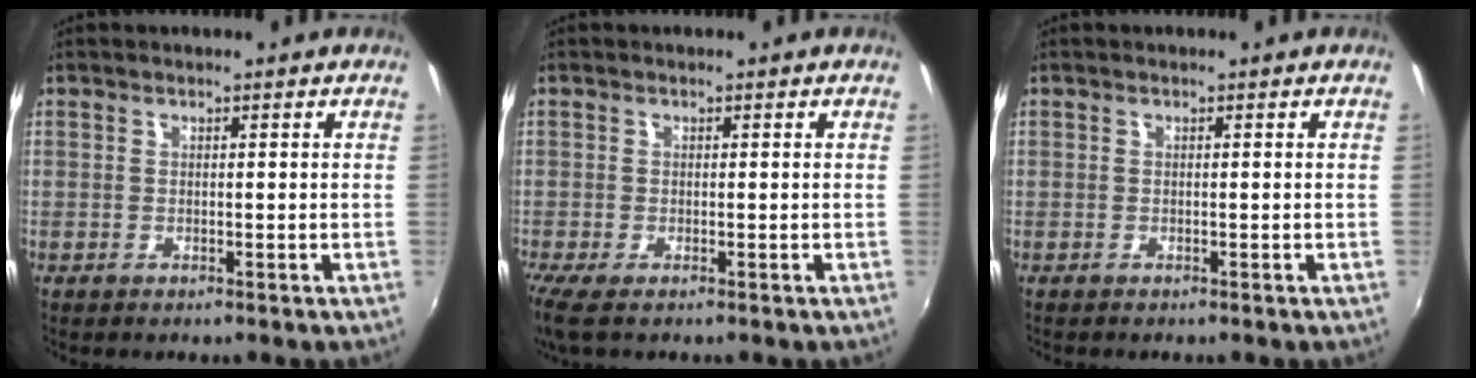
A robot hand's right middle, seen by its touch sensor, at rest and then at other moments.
{"total": 2.6, "force": [-1.2, 0.1, 2.3], "torque": [-0.048, -0.010, -0.025]}
{"total": 0.0}